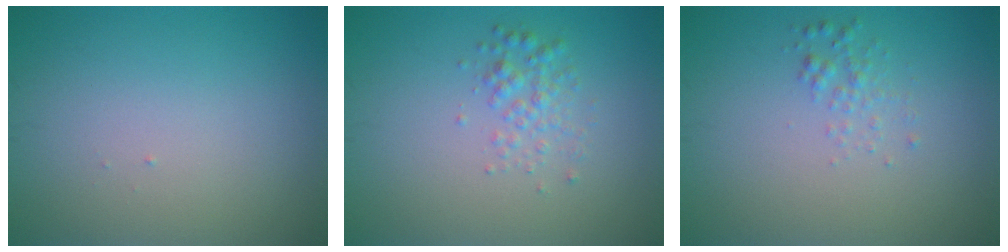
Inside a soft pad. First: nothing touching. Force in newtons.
{"total": 1.9, "press": 1.9, "slide": 0.0}
{"total": 1.2, "press": 1.2, "slide": 0.0}